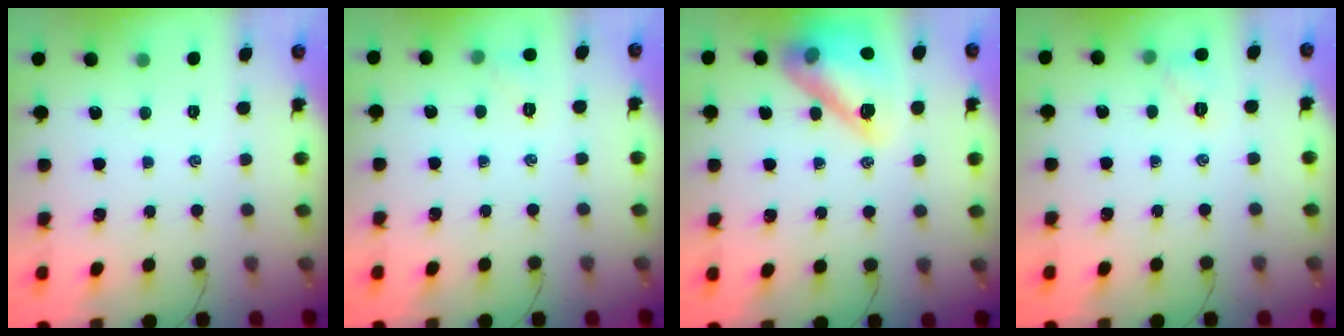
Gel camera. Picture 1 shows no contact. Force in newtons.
{"total": 5.3, "press": 5.1, "slide": 1.4}
{"total": 17.6, "press": 17.5, "slide": 2.0}
{"total": 5.9, "press": 5.7, "slide": 1.3}